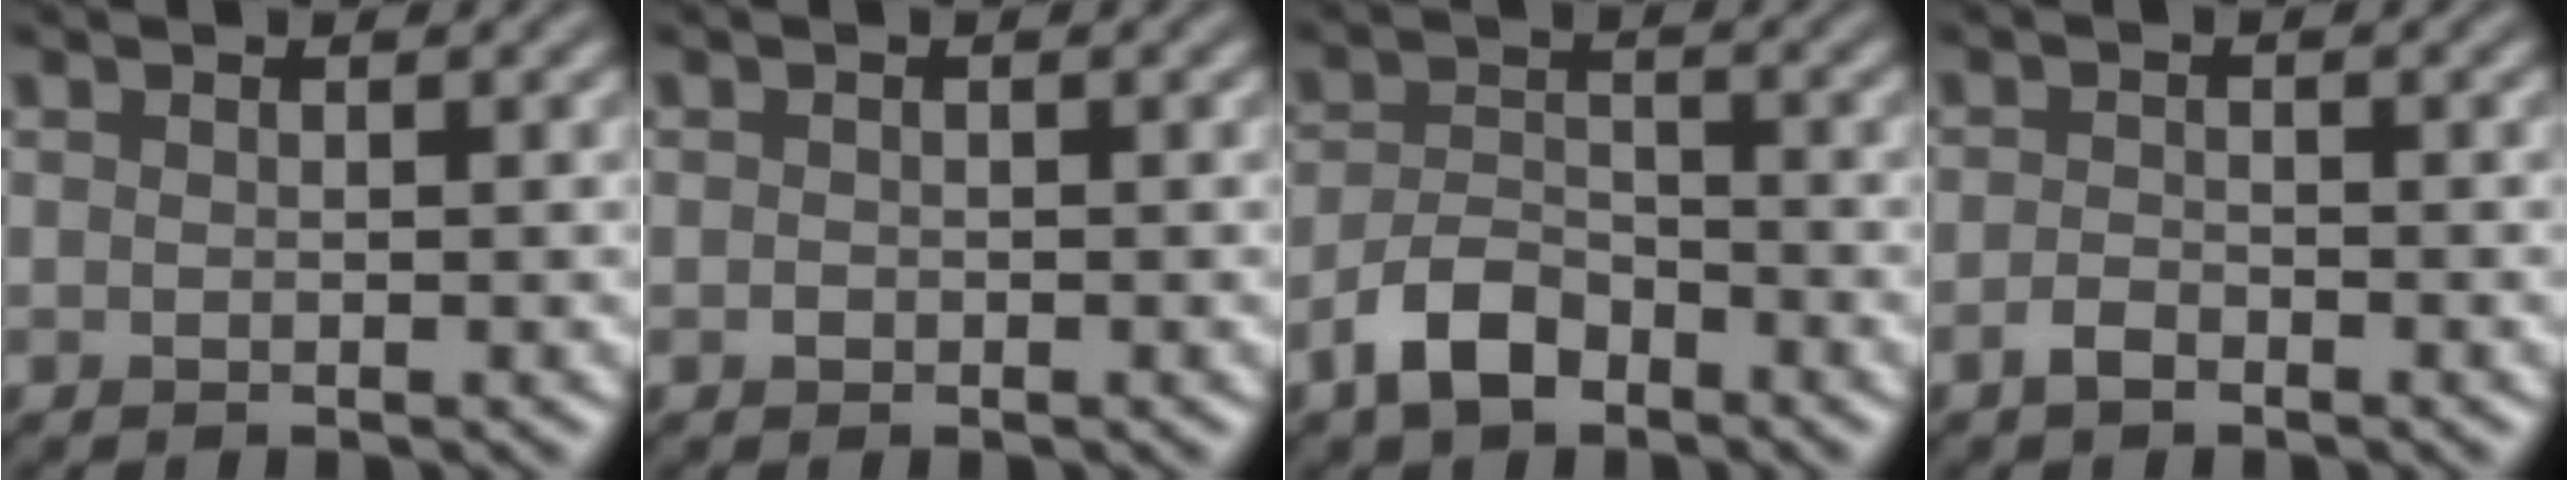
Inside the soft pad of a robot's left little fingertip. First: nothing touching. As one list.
[{"total": 0.6, "force": [-0.2, 0.5, 0.2], "torque": [-0.002, 0.000, -0.007]}, {"total": 3.8, "force": [-2.7, 1.9, 2.0], "torque": [-0.037, 0.003, -0.057]}, {"total": 1.4, "force": [-1.1, 0.6, 0.6], "torque": [-0.012, 0.002, -0.024]}]